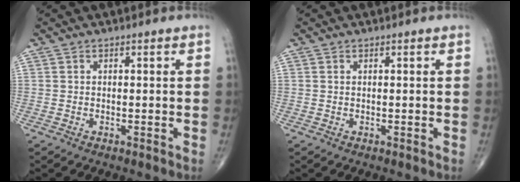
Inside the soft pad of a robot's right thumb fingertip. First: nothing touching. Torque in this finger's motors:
{"motor_torque": [0.01, 0.09, -0.07, -0.18, 0.02]}